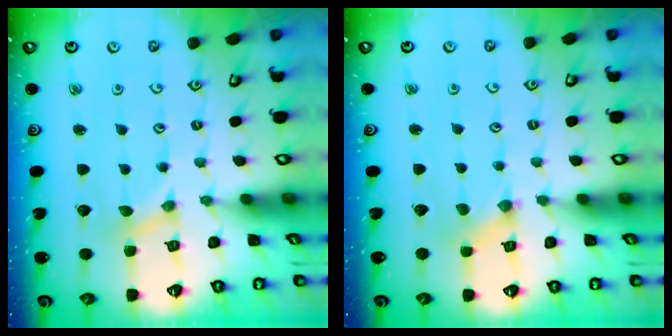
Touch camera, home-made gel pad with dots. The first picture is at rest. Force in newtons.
{"total": 0.0}